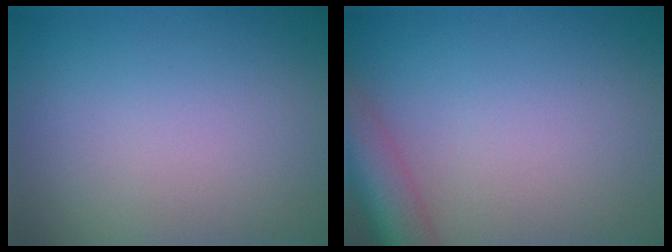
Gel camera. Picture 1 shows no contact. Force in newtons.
{"total": 6.4, "press": 6.4, "slide": 0.4}